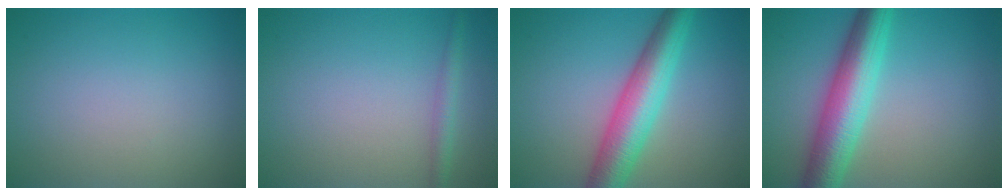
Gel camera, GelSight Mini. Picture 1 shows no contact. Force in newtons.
{"total": 1.6, "press": 1.6, "slide": 0.0}
{"total": 6.9, "press": 6.9, "slide": 0.0}
{"total": 7.3, "press": 7.3, "slide": 0.0}